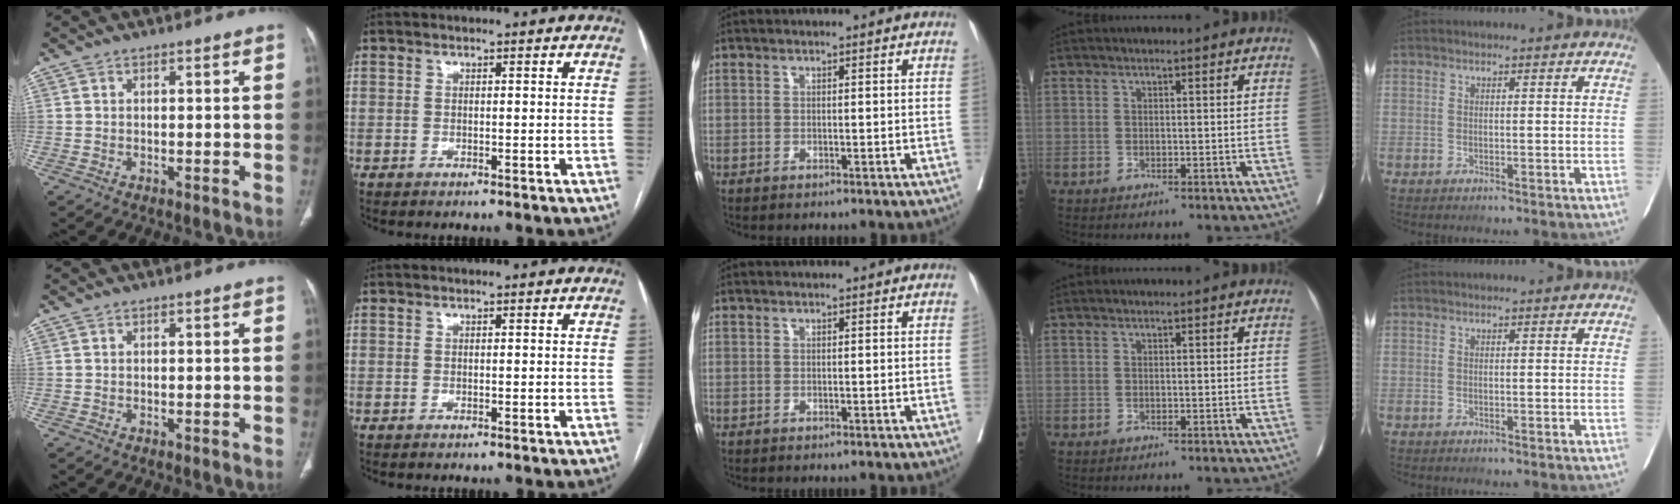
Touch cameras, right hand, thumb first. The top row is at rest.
{}